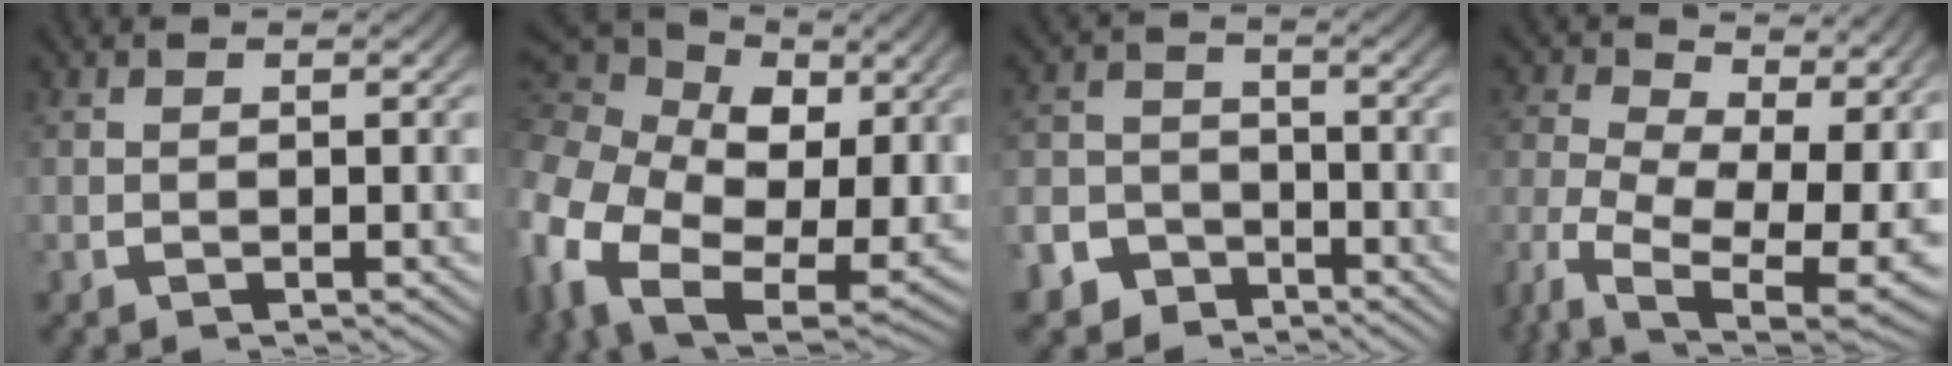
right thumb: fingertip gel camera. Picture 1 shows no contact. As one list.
[{"total": 14.8, "force": [-1.2, 10.8, 10.1], "torque": [-0.239, -0.079, -0.002]}, {"total": 7.0, "force": [-5.3, 4.4, 0.6], "torque": [-0.007, -0.031, -0.095]}, {"total": 10.5, "force": [-3.4, 6.0, 7.9], "torque": [-0.147, -0.061, -0.039]}]